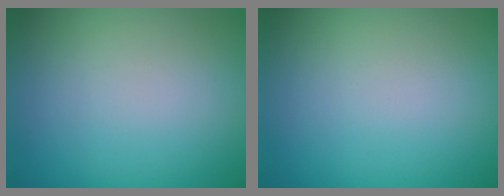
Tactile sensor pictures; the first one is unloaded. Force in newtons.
{"total": 0.0}